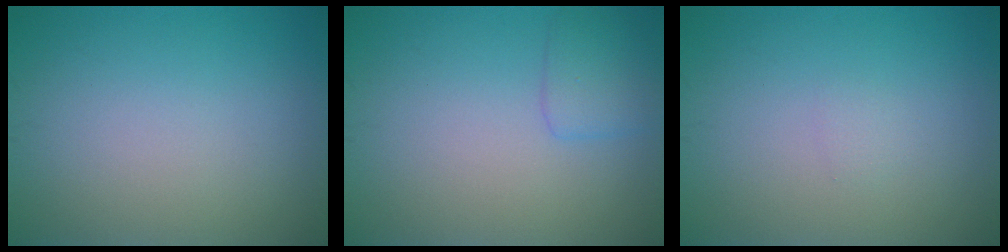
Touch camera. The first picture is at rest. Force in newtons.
{"total": 2.0, "press": 1.9, "slide": 0.1}
{"total": 0.5, "press": 0.5, "slide": 0.1}